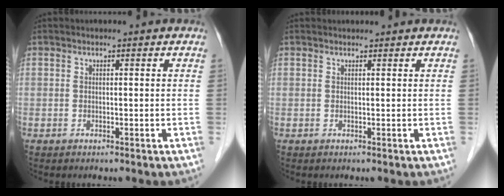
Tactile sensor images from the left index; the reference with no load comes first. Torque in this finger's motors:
{"motor_torque": [0.20, -0.15, 0.00, -0.02]}